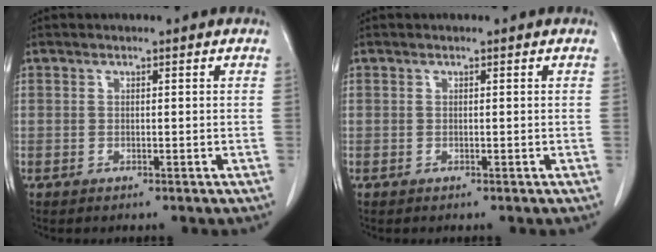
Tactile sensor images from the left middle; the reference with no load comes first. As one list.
[{"total": 0.0}]